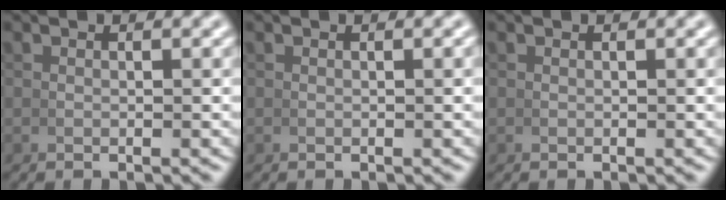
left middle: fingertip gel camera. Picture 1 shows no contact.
{"total": 0.0}
{"total": 0.0}